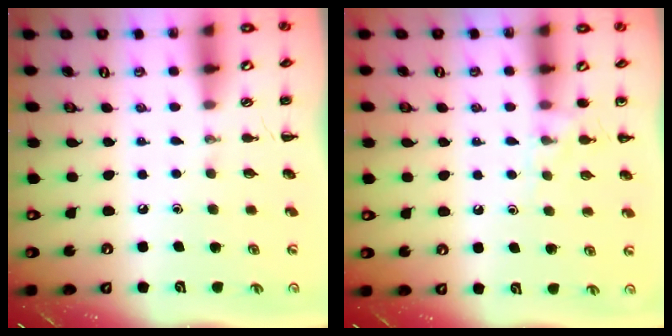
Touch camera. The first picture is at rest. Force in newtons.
{"total": 6.8, "press": 6.3, "slide": 2.4}